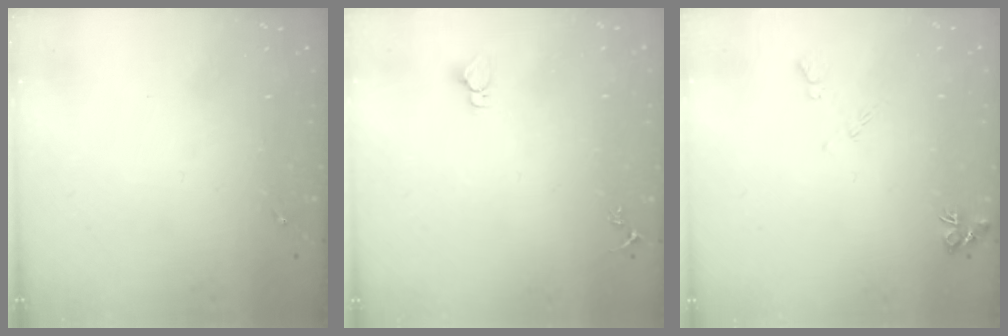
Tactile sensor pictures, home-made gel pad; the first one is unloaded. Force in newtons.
{"total": 2.9, "press": 2.9, "slide": 0.1}
{"total": 5.8, "press": 5.8, "slide": 0.8}